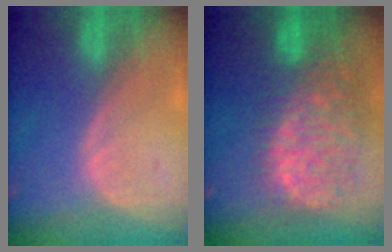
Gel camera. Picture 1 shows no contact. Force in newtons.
{"total": 13.3, "press": 11.1, "slide": 7.4}